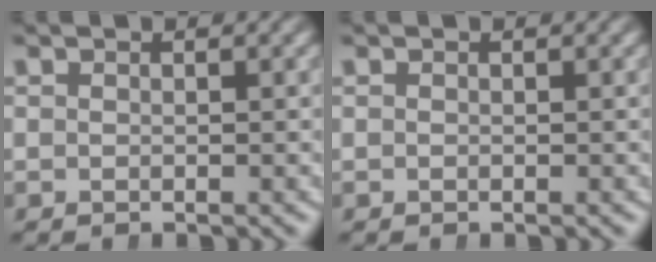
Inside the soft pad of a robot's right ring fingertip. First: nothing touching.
{"total": 0.0}